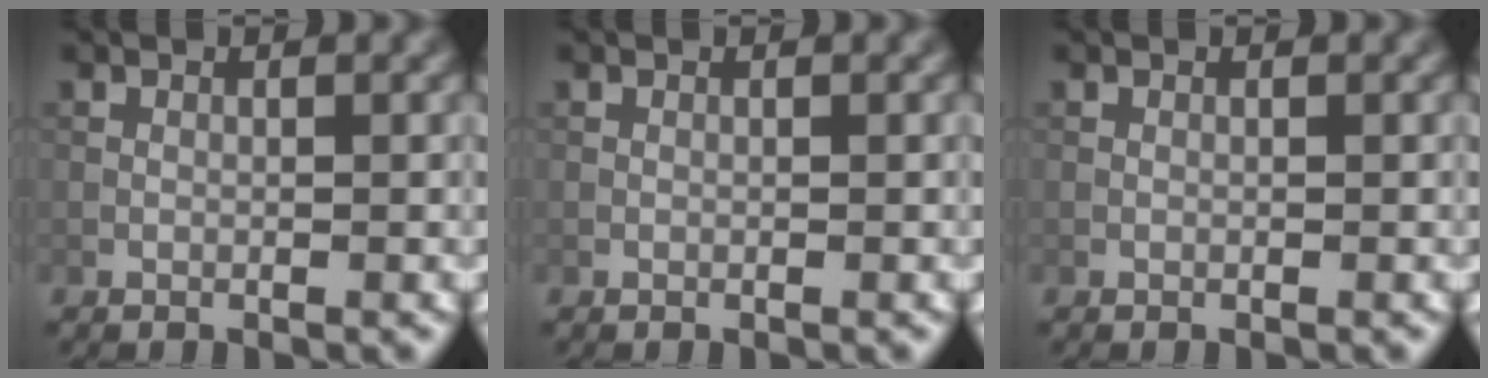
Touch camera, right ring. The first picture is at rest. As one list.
[{"total": 0.0}, {"total": 0.0}]